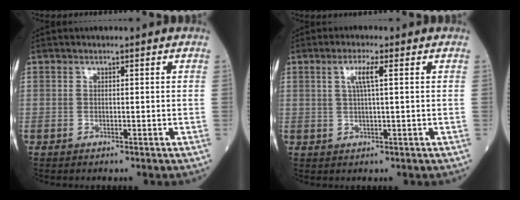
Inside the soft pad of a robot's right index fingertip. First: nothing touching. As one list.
[{"total": 3.2, "force": [1.0, -0.1, 3.0], "torque": [-0.061, 0.004, 0.020]}]